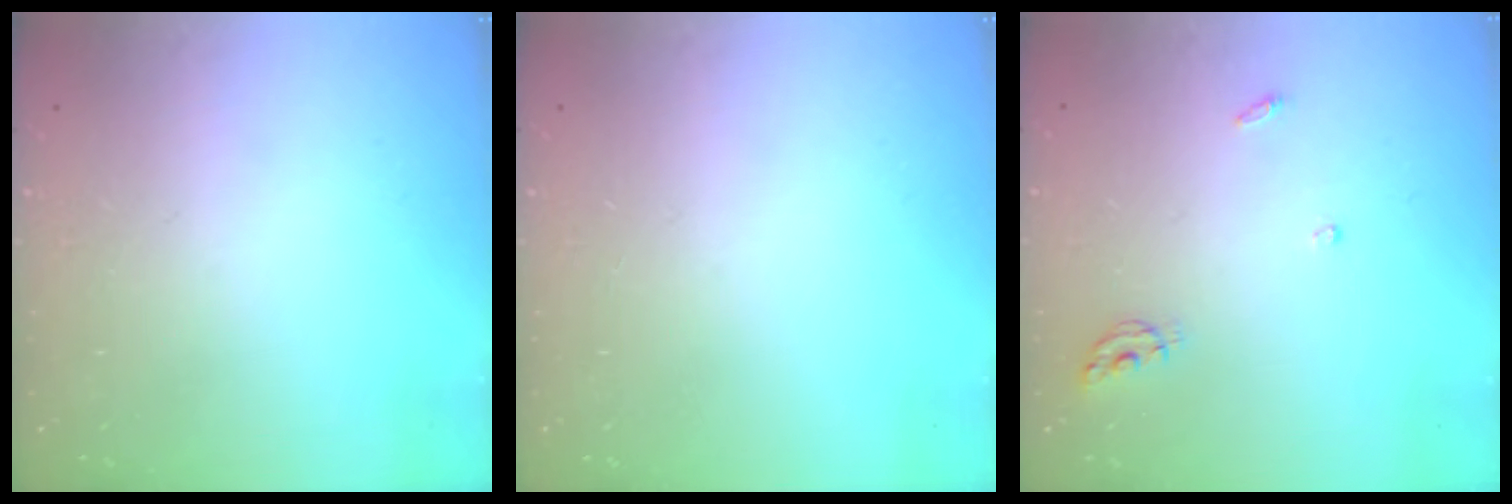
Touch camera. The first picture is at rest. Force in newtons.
{"total": 0.0}
{"total": 5.2, "press": 5.2, "slide": 0.4}